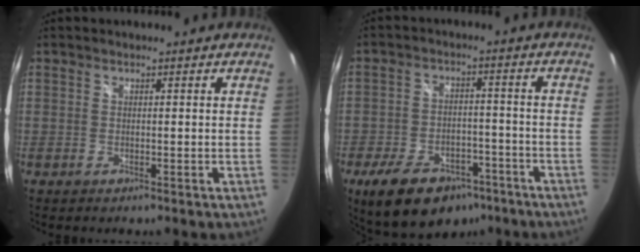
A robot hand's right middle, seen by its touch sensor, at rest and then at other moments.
{"total": 15.5, "force": [-10.0, 8.5, 8.2], "torque": [-0.178, -0.002, -0.147]}